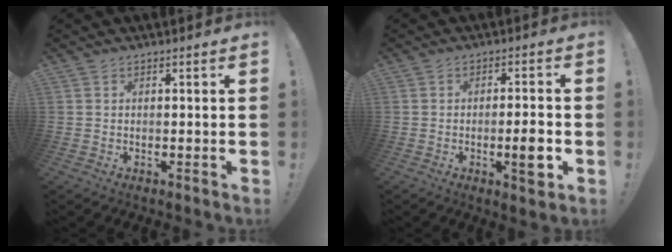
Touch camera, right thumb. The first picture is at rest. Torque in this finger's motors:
{"motor_torque": [0.02, 0.24, 0.36, 0.17, 0.06]}